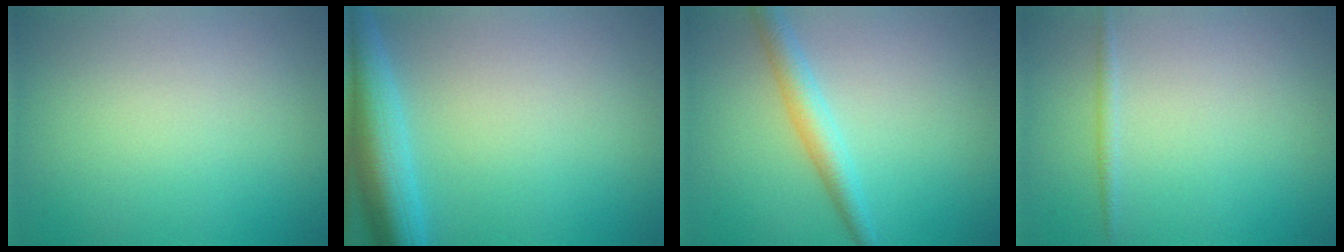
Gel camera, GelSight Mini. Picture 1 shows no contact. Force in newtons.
{"total": 6.6, "press": 6.6, "slide": 0.3}
{"total": 2.8, "press": 2.8, "slide": 0.1}
{"total": 0.8, "press": 0.8, "slide": 0.0}